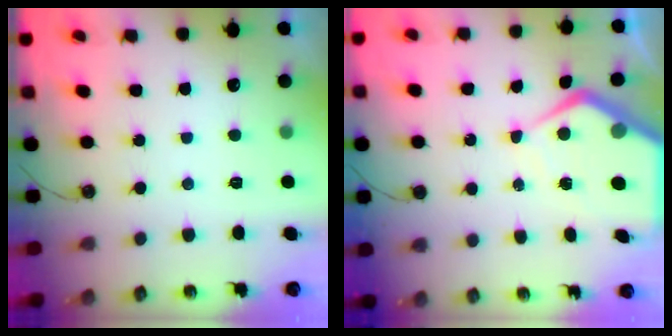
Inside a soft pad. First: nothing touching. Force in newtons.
{"total": 9.7, "press": 9.7, "slide": 0.9}